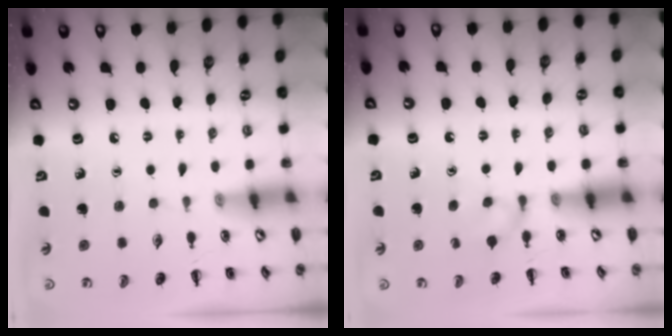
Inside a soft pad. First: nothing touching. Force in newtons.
{"total": 3.3, "press": 3.0, "slide": 1.3}